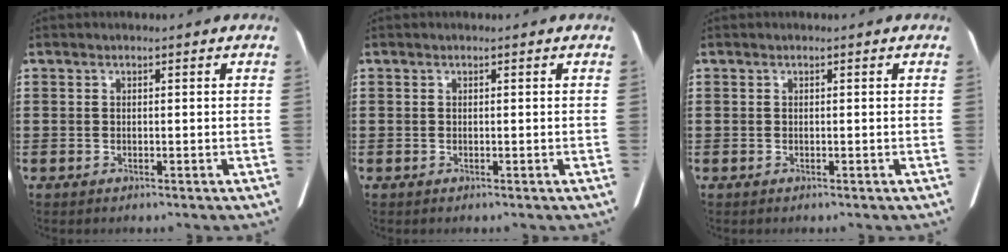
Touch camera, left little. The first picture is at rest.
{"total": 0.0}
{"total": 0.0}